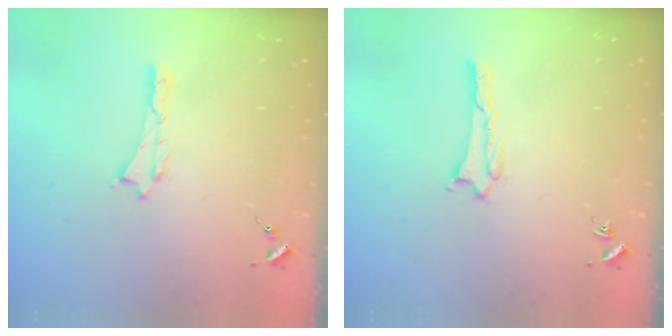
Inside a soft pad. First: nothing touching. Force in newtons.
{"total": 0.9, "press": 0.8, "slide": 0.1}